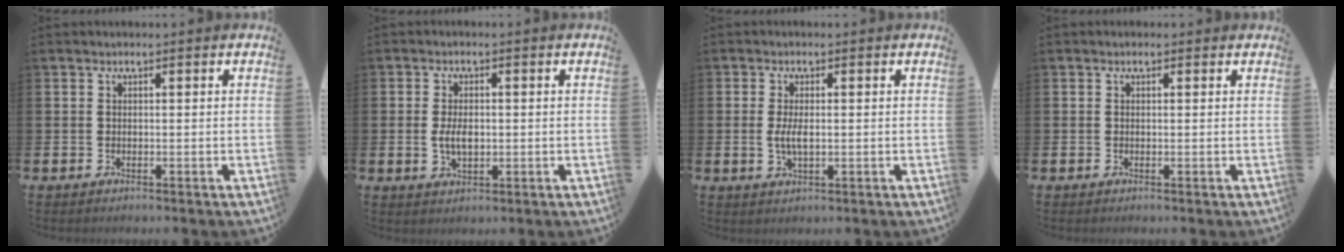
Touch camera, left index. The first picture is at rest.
{"total": 3.4, "force": [0.0, 2.0, 2.8], "torque": [-0.035, -0.001, -0.005]}
{"total": 3.0, "force": [0.1, 1.2, 2.7], "torque": [-0.050, 0.003, -0.001]}
{"total": 0.0}